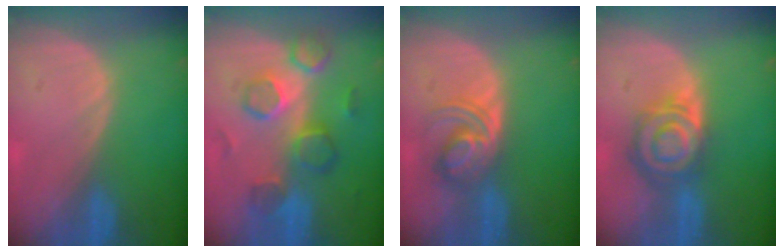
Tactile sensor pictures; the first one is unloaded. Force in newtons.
{"total": 8.5, "press": 8.3, "slide": 2.1}
{"total": 5.6, "press": 5.4, "slide": 1.1}
{"total": 8.0, "press": 7.1, "slide": 3.7}